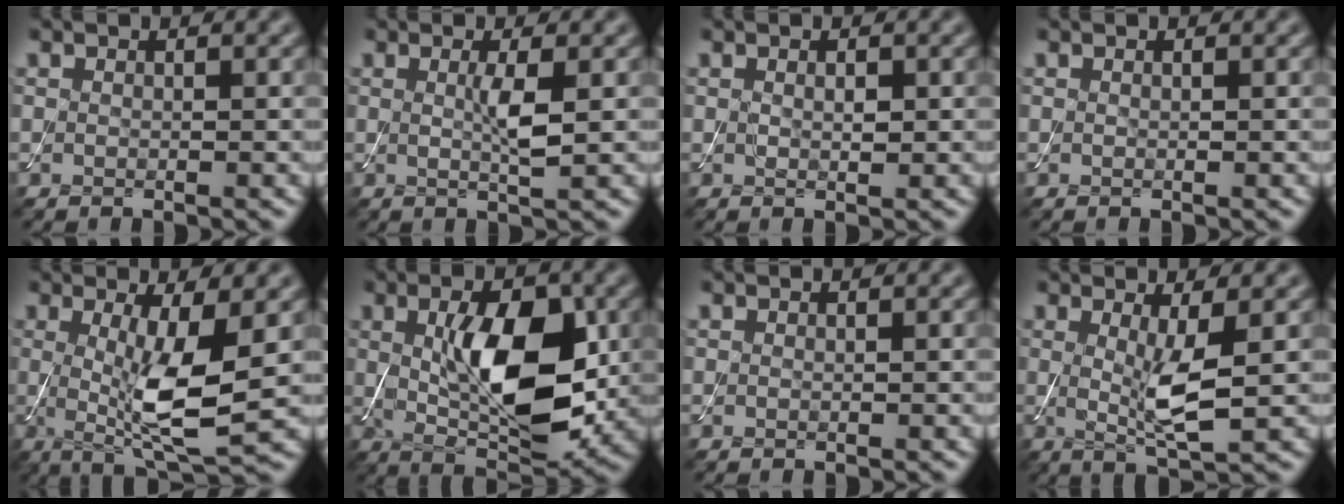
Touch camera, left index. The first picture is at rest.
{"total": 2.2, "force": [0.2, 0.2, 2.2], "torque": [-0.045, -0.002, 0.003]}
{"total": 1.0, "force": [0.2, 0.5, 0.9], "torque": [-0.016, -0.001, 0.004]}
{"total": 0.0}
{"total": 7.3, "force": [0.0, 1.7, 7.1], "torque": [-0.128, -0.014, 0.005]}
{"total": 9.4, "force": [0.7, 4.3, 8.3], "torque": [-0.139, -0.004, 0.018]}
{"total": 0.0}
{"total": 4.0, "force": [0.3, 0.7, 3.9], "torque": [-0.075, -0.013, 0.010]}